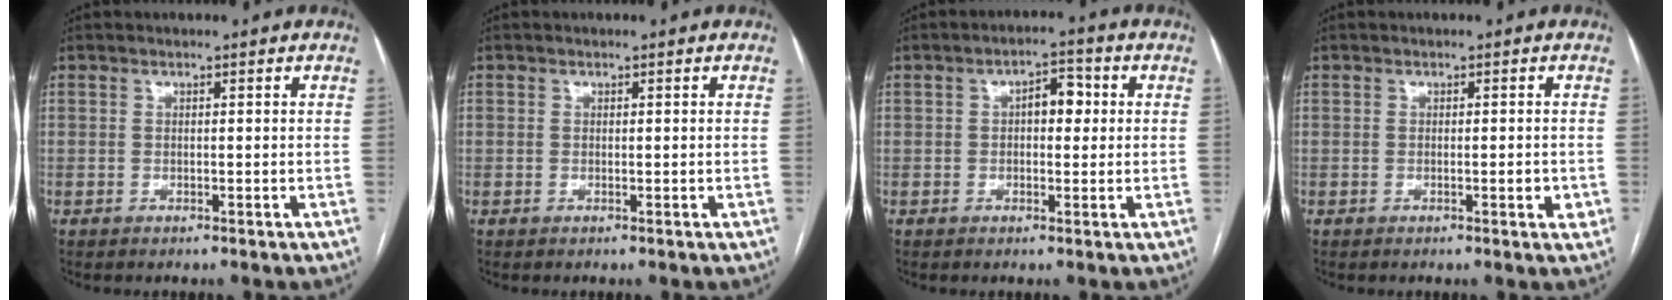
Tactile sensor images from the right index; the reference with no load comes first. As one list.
[{"total": 0.0}, {"total": 4.3, "force": [0.6, 2.1, 3.7], "torque": [-0.055, 0.017, 0.008]}, {"total": 1.8, "force": [-0.4, 0.4, 1.7], "torque": [-0.027, -0.001, -0.003]}]